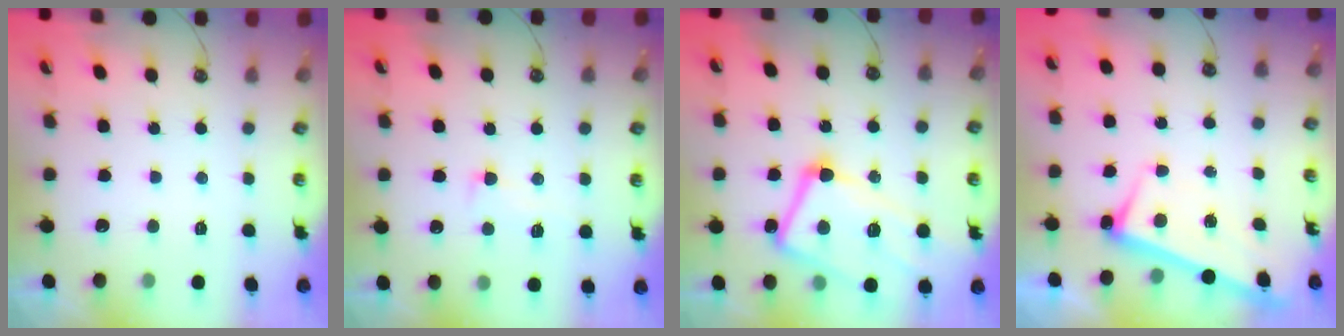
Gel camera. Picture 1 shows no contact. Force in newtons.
{"total": 1.4, "press": 1.1, "slide": 0.8}
{"total": 9.0, "press": 8.9, "slide": 1.7}
{"total": 2.8, "press": 2.7, "slide": 0.4}